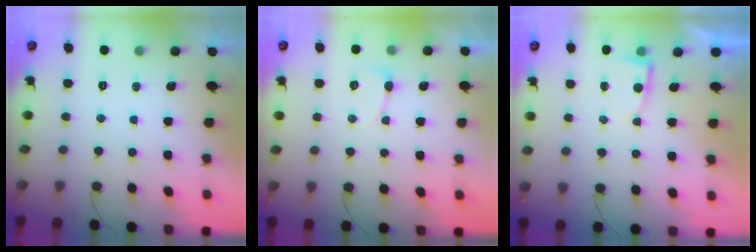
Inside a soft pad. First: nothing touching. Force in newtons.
{"total": 3.6, "press": 3.6, "slide": 0.5}
{"total": 2.6, "press": 2.6, "slide": 0.3}